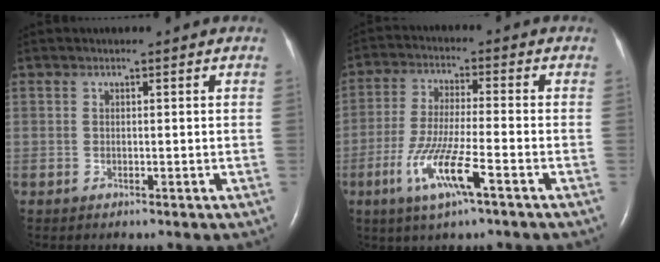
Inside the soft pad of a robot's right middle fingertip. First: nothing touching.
{"total": 9.5, "force": [-4.4, 0.4, 8.4], "torque": [-0.168, -0.016, -0.084]}